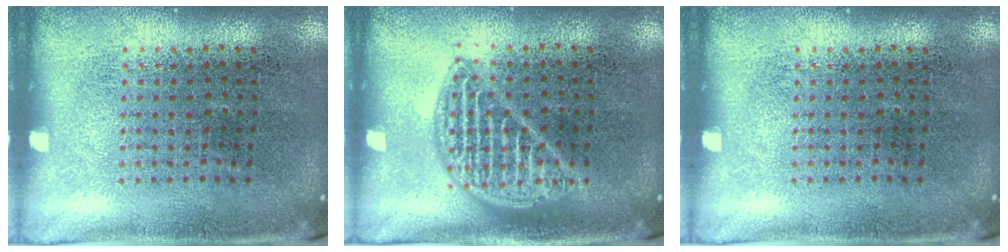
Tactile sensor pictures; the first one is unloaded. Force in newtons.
{"total": 1.8, "press": 1.8, "slide": 0.2}
{"total": 0.0}